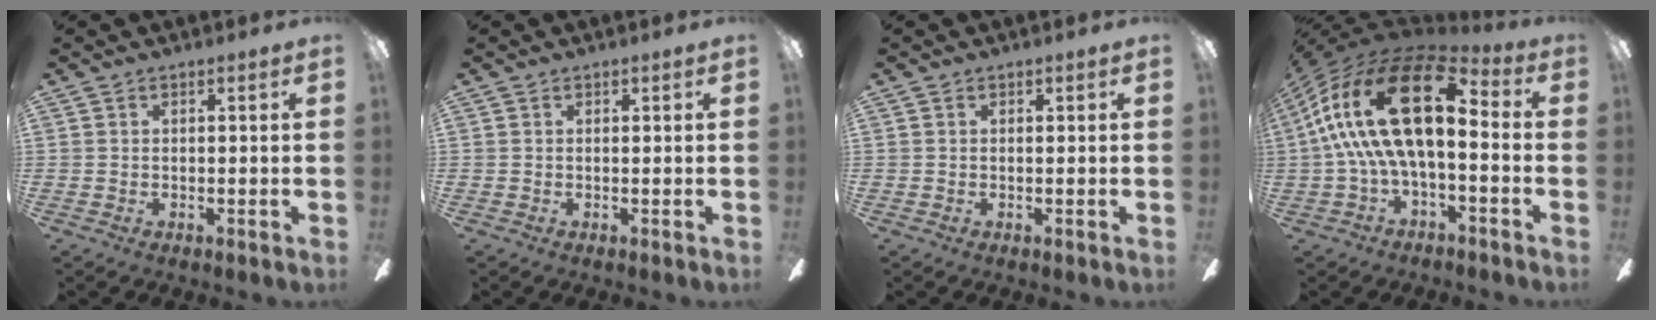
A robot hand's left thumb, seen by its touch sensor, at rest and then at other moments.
{"total": 0.0}
{"total": 0.0}
{"total": 22.8, "force": [5.0, 10.6, 19.5], "torque": [-0.385, -0.021, 0.086]}